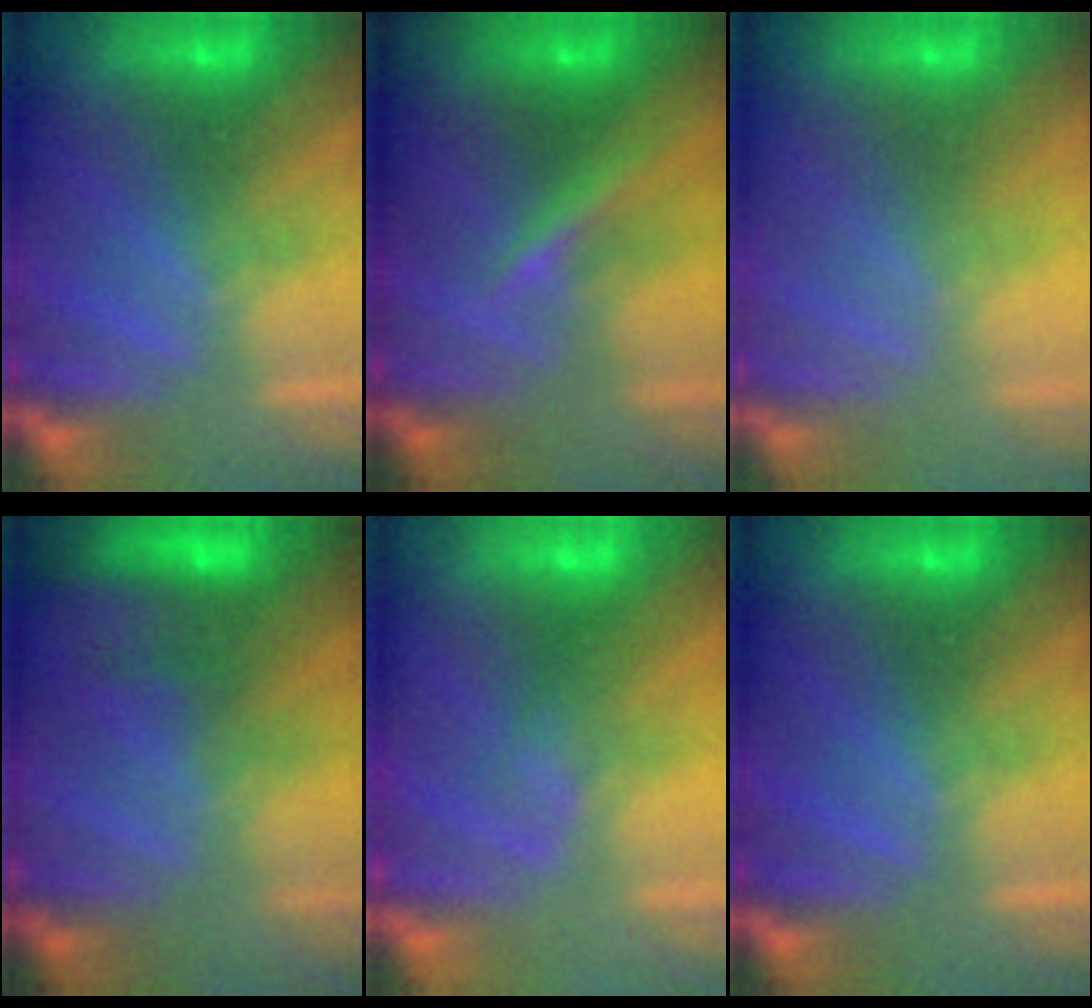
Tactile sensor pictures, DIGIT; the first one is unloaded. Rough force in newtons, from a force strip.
{"total": 2.9}
{"total": 2.7}
{"total": 7.9}
{"total": 3.0}
{"total": 0.0}